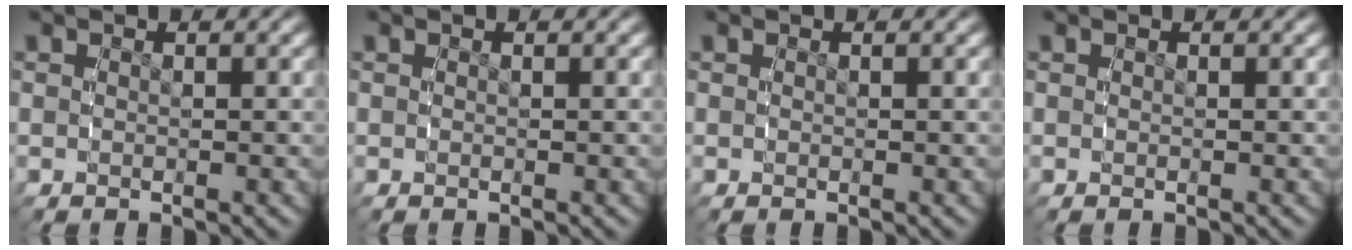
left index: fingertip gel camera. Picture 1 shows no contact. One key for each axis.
{"total": 0.0}
{"total": 0.0}
{"total": 0.0}